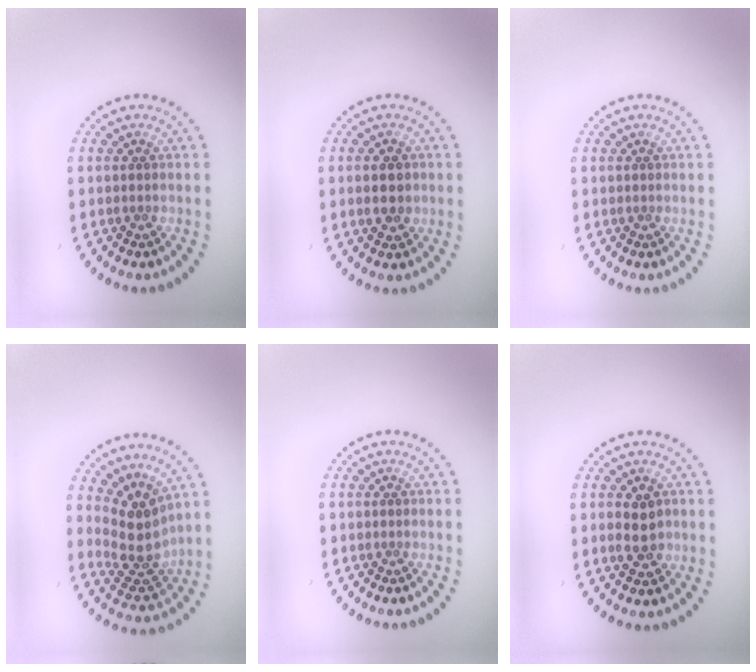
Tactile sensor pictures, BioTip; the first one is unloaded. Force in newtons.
{"total": 2.2, "press": 2.2, "slide": 0.1}
{"total": 0.0}
{"total": 3.9, "press": 3.2, "slide": 2.3}
{"total": 0.0}
{"total": 2.5, "press": 2.5, "slide": 0.2}